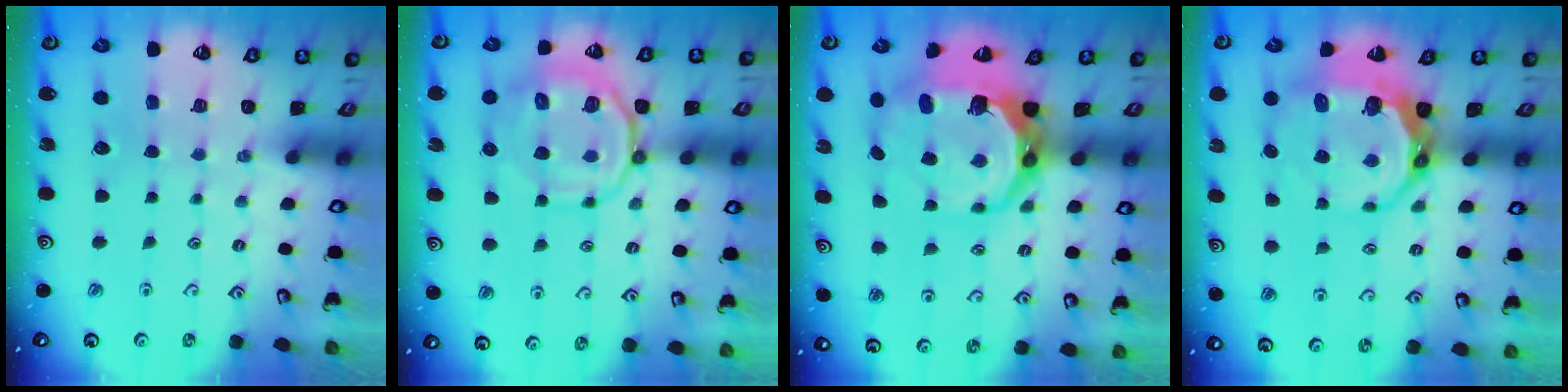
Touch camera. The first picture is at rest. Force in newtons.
{"total": 11.2, "press": 11.1, "slide": 2.0}
{"total": 15.4, "press": 14.5, "slide": 5.4}
{"total": 12.1, "press": 11.3, "slide": 4.1}